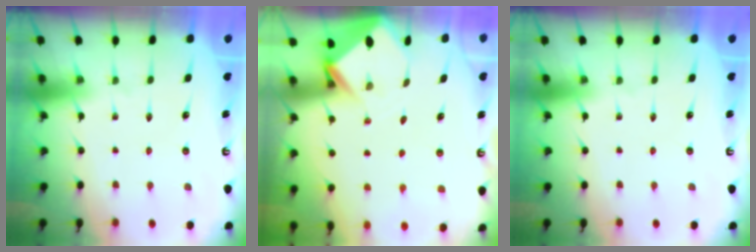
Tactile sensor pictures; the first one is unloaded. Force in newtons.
{"total": 3.8, "press": 3.8, "slide": 0.3}
{"total": 0.0}